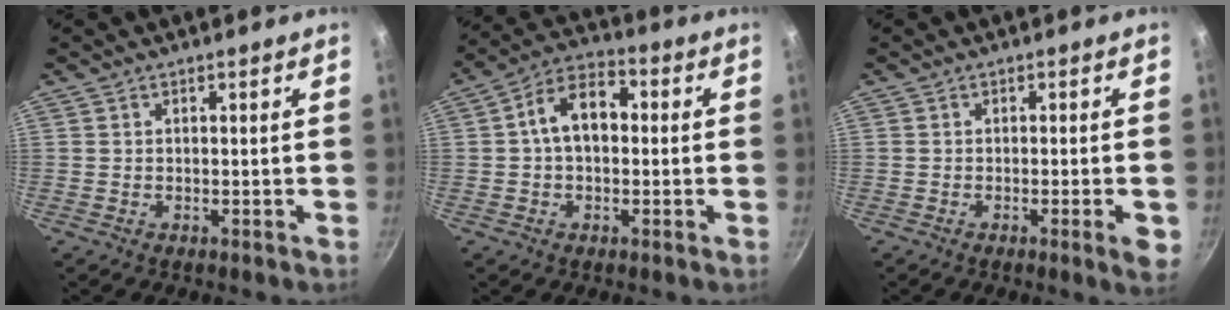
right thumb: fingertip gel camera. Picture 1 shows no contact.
{"total": 10.2, "force": [0.7, 6.7, 7.7], "torque": [-0.098, 0.033, -0.004]}
{"total": 4.1, "force": [-1.4, 0.5, 3.8], "torque": [-0.050, 0.000, -0.022]}